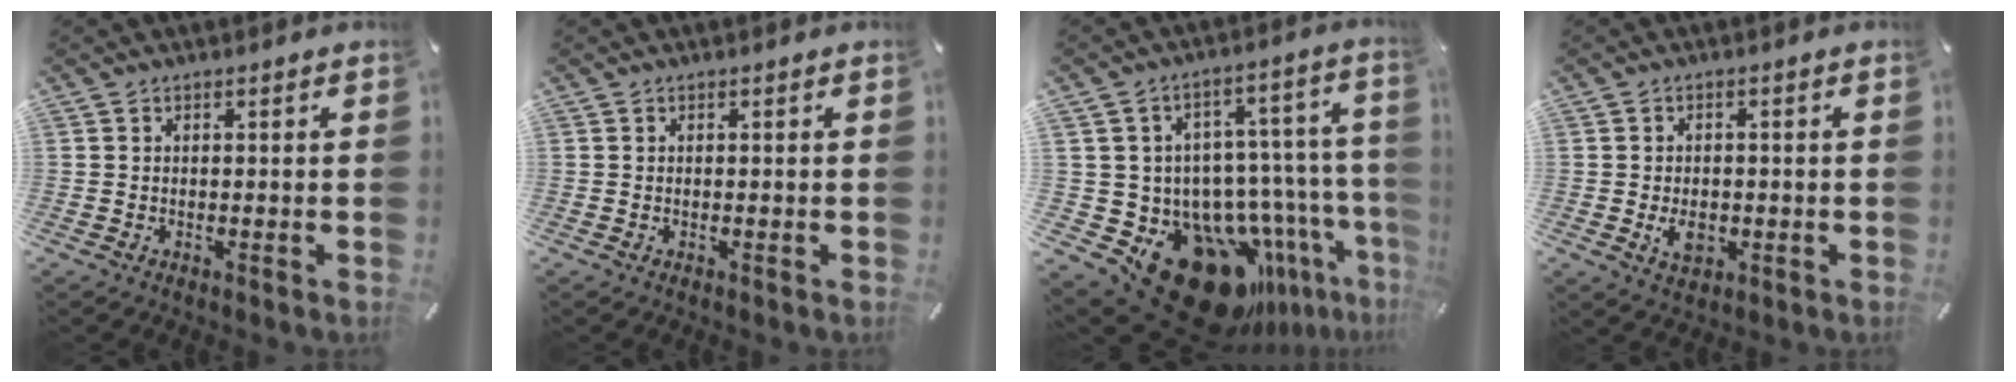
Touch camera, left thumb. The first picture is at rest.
{"total": 0.0}
{"total": 26.6, "force": [-15.4, 15.7, 14.9], "torque": [-0.172, 0.055, -0.203]}
{"total": 4.7, "force": [-1.0, 3.3, 3.2], "torque": [-0.060, -0.002, -0.020]}